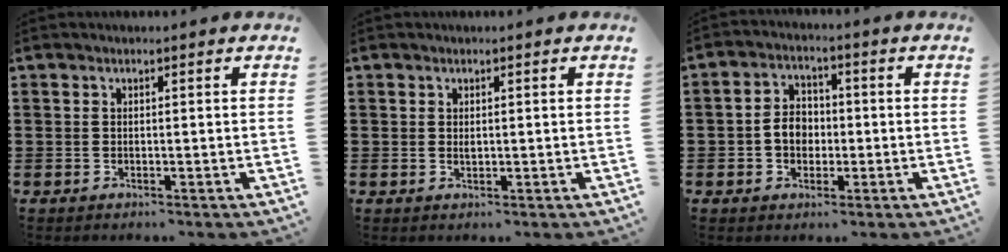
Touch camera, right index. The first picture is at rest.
{"total": 0.8, "force": [0.2, 0.6, 0.5], "torque": [-0.012, 0.003, 0.005]}
{"total": 4.6, "force": [-0.7, 3.6, 2.8], "torque": [-0.059, 0.011, -0.016]}